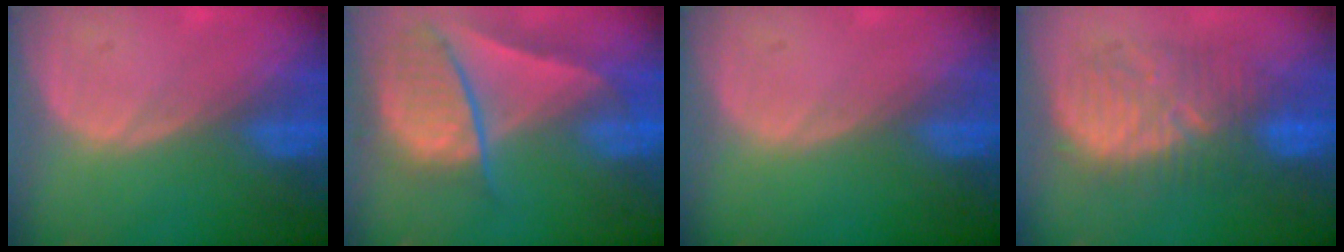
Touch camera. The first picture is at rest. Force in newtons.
{"total": 9.6, "press": 8.2, "slide": 5.0}
{"total": 0.0}
{"total": 9.4, "press": 9.4, "slide": 1.0}